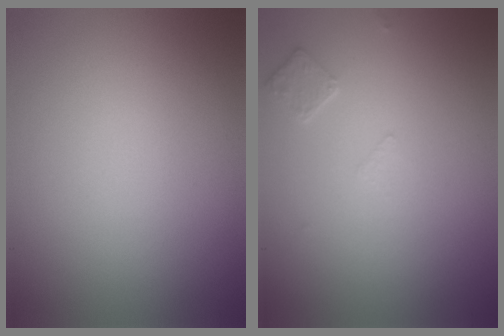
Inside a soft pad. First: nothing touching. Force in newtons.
{"total": 1.2, "press": 1.1, "slide": 0.3}